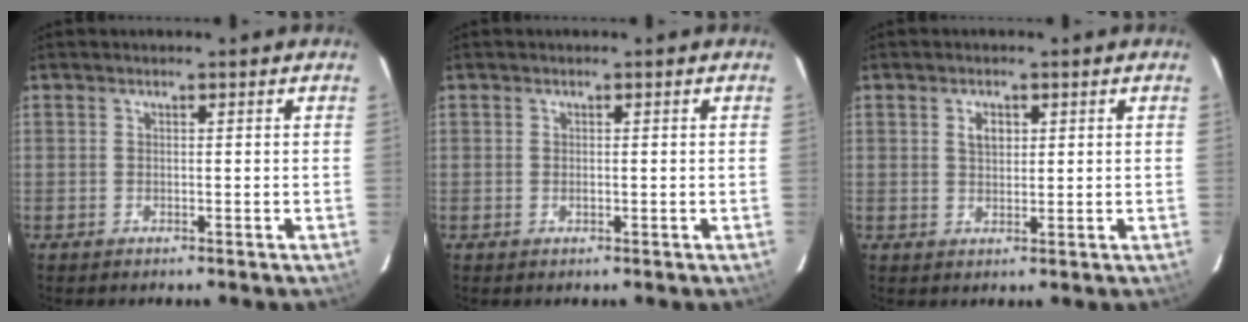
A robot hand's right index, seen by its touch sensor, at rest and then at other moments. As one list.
[{"total": 0.6, "force": [0.0, 0.5, 0.4], "torque": [-0.006, 0.000, 0.002]}, {"total": 2.9, "force": [1.1, 1.9, 1.9], "torque": [-0.030, 0.005, 0.019]}]